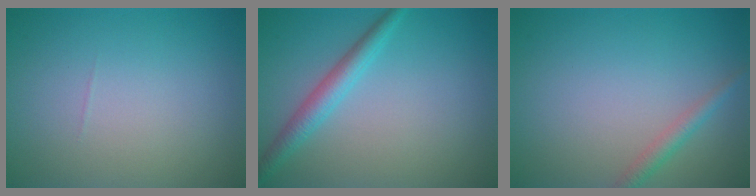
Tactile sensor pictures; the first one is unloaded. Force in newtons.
{"total": 2.7, "press": 2.7, "slide": 0.1}
{"total": 1.6, "press": 1.6, "slide": 0.1}